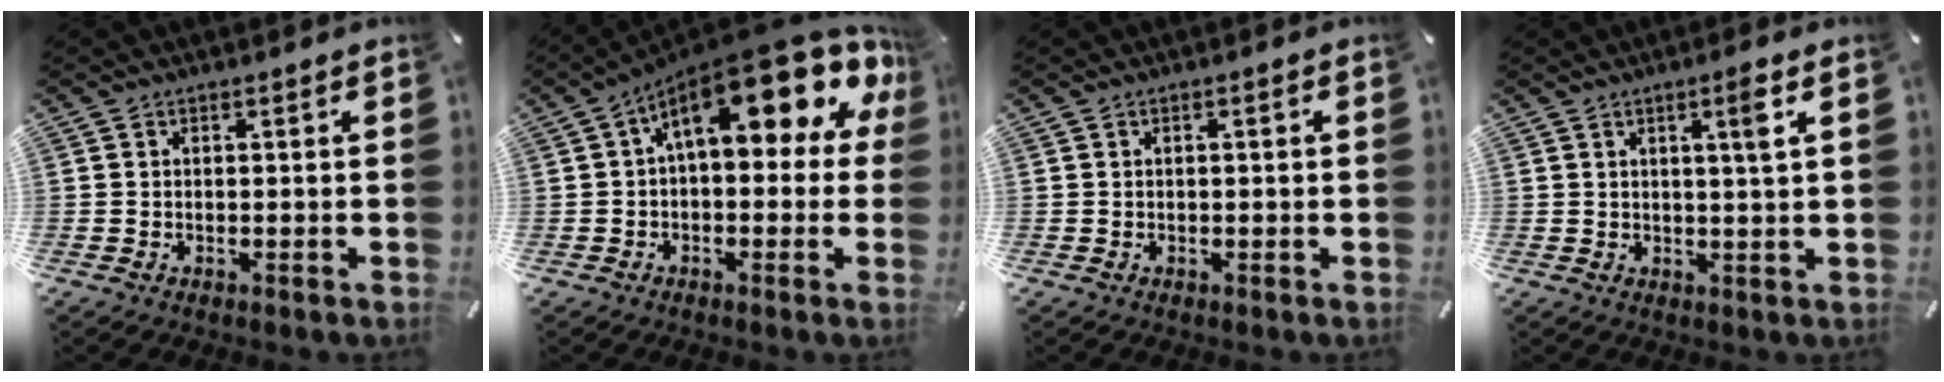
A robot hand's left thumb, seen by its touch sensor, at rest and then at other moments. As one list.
[{"total": 17.6, "force": [8.0, 6.5, 14.3], "torque": [-0.221, -0.057, 0.132]}, {"total": 1.0, "force": [-0.1, 0.2, 0.9], "torque": [-0.016, 0.000, -0.001]}, {"total": 4.3, "force": [1.7, -0.1, 4.0], "torque": [-0.064, -0.008, 0.021]}]